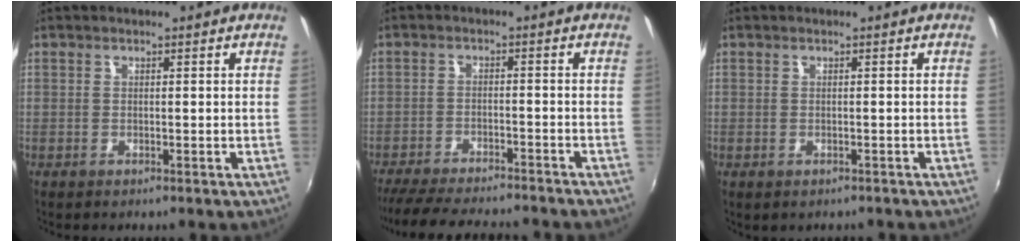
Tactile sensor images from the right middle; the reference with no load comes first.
{"total": 16.2, "force": [-14.3, 2.5, 7.2], "torque": [-0.146, -0.028, -0.213]}
{"total": 0.7, "force": [-0.4, 0.6, 0.2], "torque": [-0.003, -0.003, -0.004]}